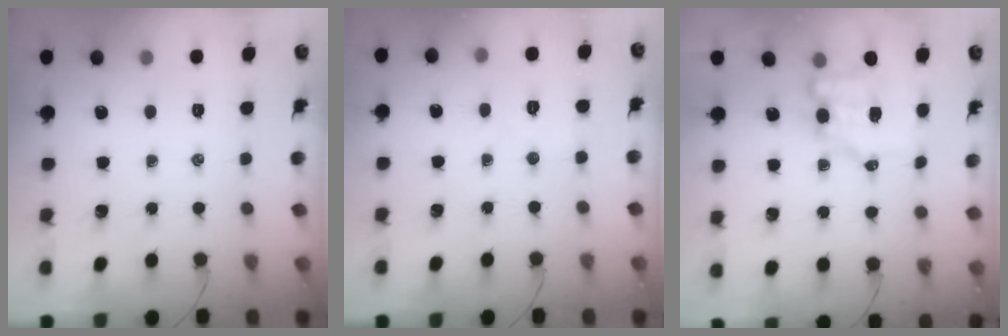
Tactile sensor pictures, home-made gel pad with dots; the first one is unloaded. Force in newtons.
{"total": 4.5, "press": 4.4, "slide": 1.0}
{"total": 6.6, "press": 6.5, "slide": 1.1}